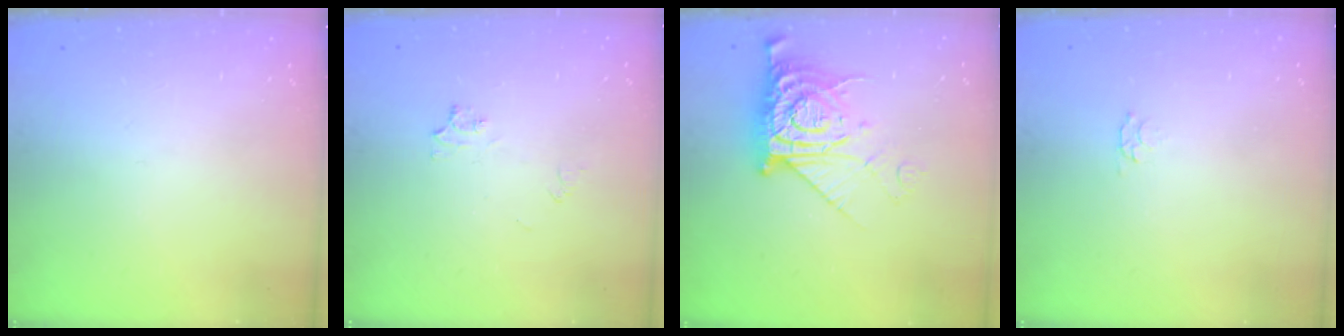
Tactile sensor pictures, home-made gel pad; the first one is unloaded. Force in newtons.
{"total": 4.3, "press": 4.2, "slide": 0.5}
{"total": 11.7, "press": 11.6, "slide": 1.4}
{"total": 2.8, "press": 2.7, "slide": 0.5}